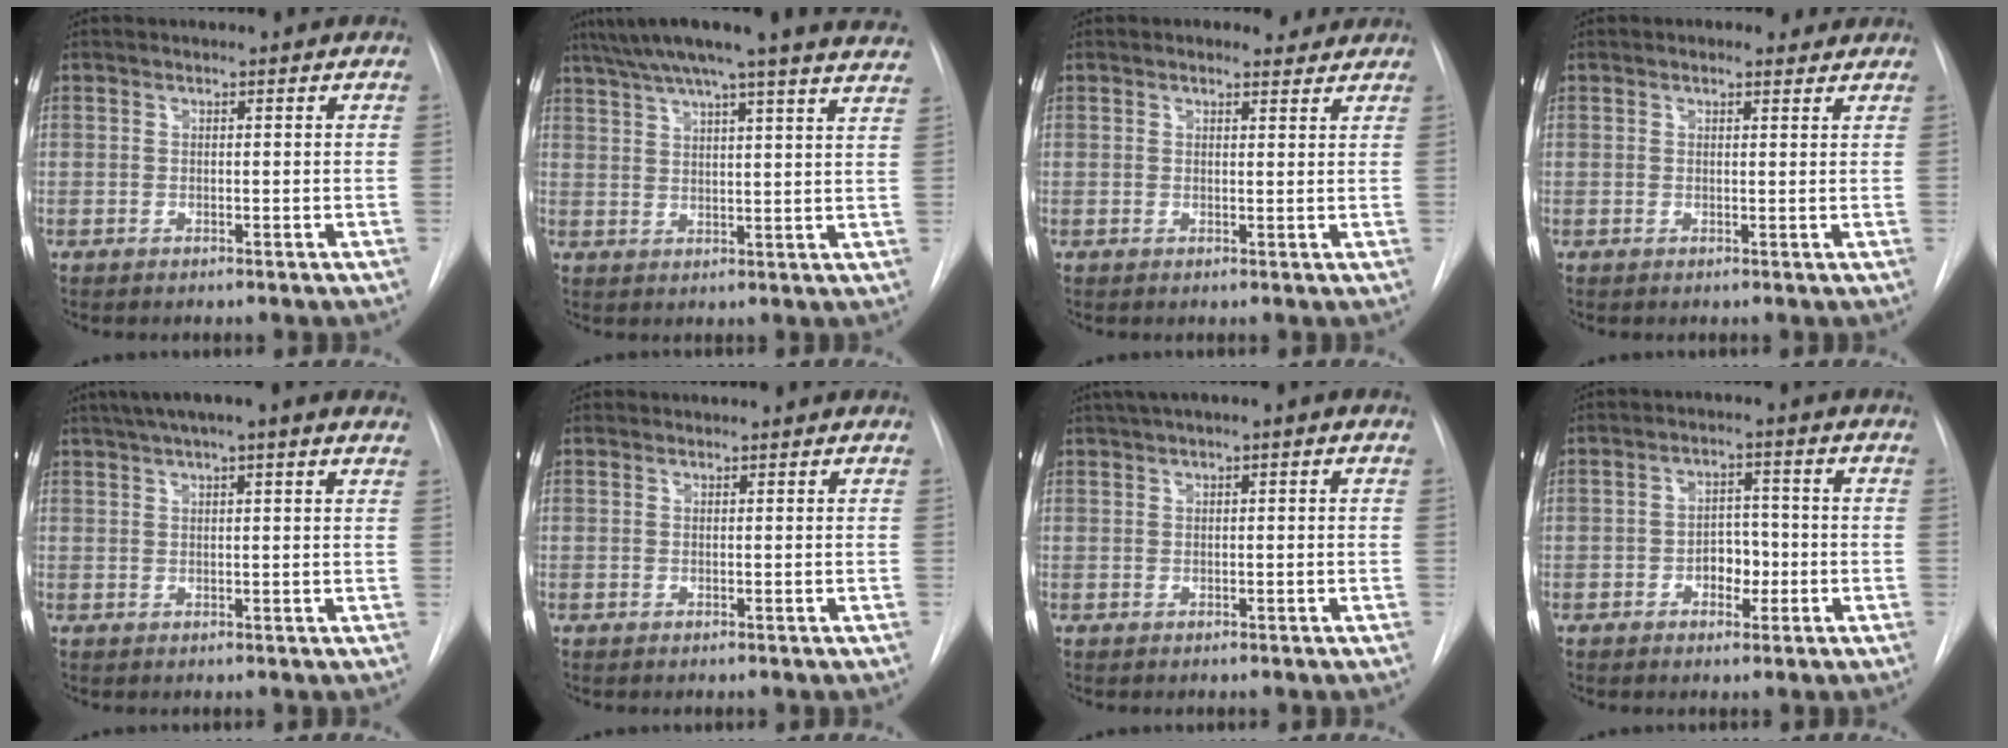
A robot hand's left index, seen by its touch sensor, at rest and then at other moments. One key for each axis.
{"total": 23.5, "fx": 20.6, "fy": 0.1, "fz": 11.2, "tx": -0.182, "ty": -0.010, "tz": 0.258}
{"total": 2.6, "fx": 2.1, "fy": 1.2, "fz": 0.8, "tx": -0.013, "ty": 0.006, "tz": 0.023}
{"total": 2.2, "fx": 1.7, "fy": 1.1, "fz": 1.0, "tx": -0.016, "ty": 0.010, "tz": 0.019}
{"total": 10.1, "fx": 7.2, "fy": 1.0, "fz": 7.0, "tx": -0.113, "ty": 0.045, "tz": 0.097}
{"total": 0.0}
{"total": 3.2, "fx": 1.3, "fy": 0.6, "fz": 2.8, "tx": -0.048, "ty": 0.020, "tz": 0.020}
{"total": 4.3, "fx": -1.4, "fy": 2.8, "fz": 3.0, "tx": -0.040, "ty": 0.009, "tz": -0.021}